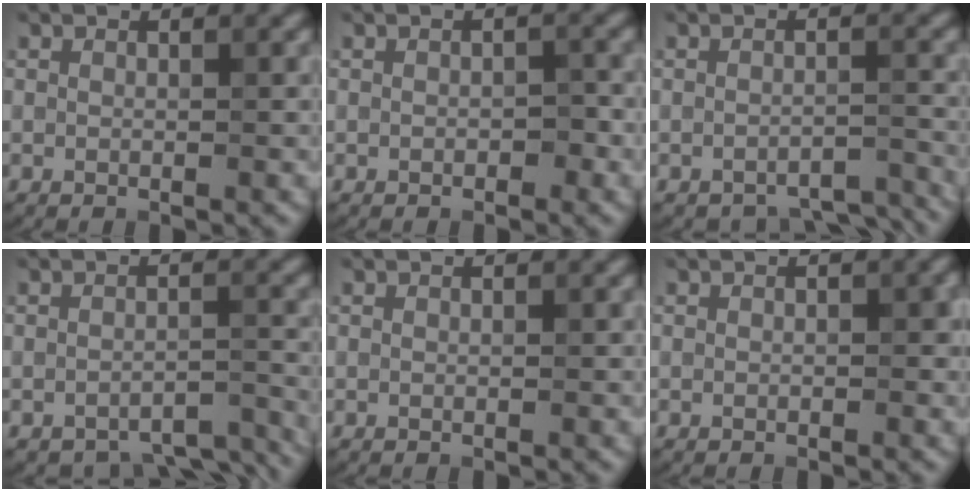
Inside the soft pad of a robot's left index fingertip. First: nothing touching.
{"total": 1.1, "force": [-0.3, 0.6, 0.9], "torque": [-0.011, 0.000, -0.003]}
{"total": 4.0, "force": [-3.8, 0.9, 0.9], "torque": [-0.020, -0.001, -0.044]}
{"total": 5.0, "force": [-4.6, 1.3, 1.5], "torque": [-0.026, -0.010, -0.048]}
{"total": 0.0}
{"total": 0.9, "force": [-0.1, 0.5, 0.7], "torque": [-0.009, 0.000, 0.001]}